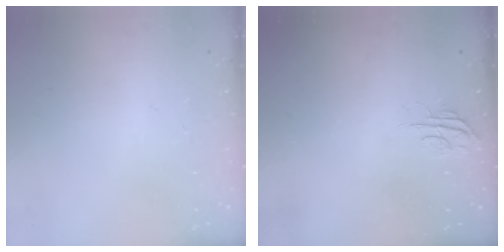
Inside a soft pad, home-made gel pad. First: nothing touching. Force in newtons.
{"total": 4.5, "press": 4.5, "slide": 0.5}